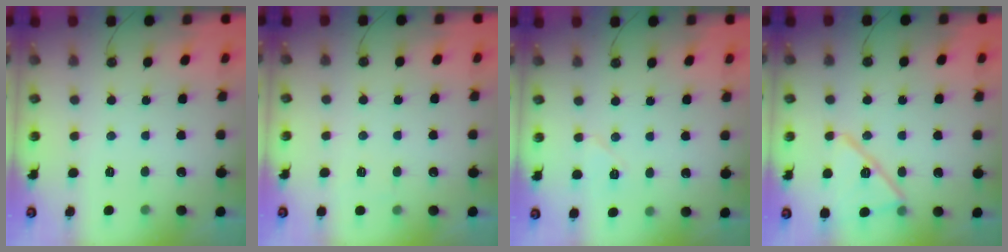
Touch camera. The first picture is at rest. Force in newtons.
{"total": 4.5, "press": 4.1, "slide": 1.8}
{"total": 6.0, "press": 5.9, "slide": 1.1}
{"total": 14.7, "press": 14.7, "slide": 0.9}